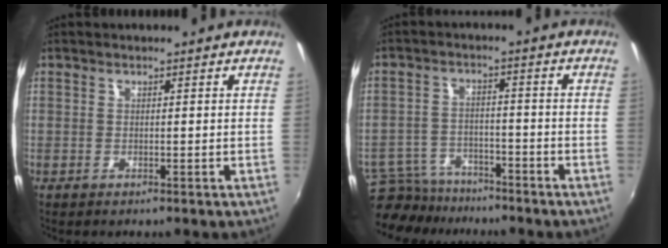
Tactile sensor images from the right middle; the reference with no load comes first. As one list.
[{"total": 11.5, "force": [-10.0, 4.5, 3.3], "torque": [-0.096, -0.002, -0.162]}]